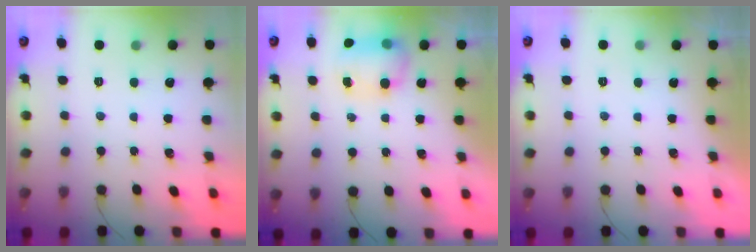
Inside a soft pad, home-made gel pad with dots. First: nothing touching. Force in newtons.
{"total": 8.2, "press": 8.1, "slide": 0.9}
{"total": 0.0}